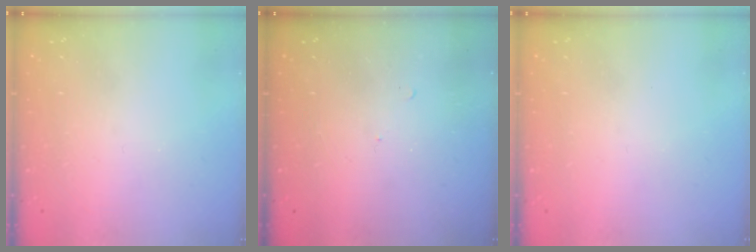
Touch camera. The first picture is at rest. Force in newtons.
{"total": 5.4, "press": 5.3, "slide": 0.6}
{"total": 0.0}